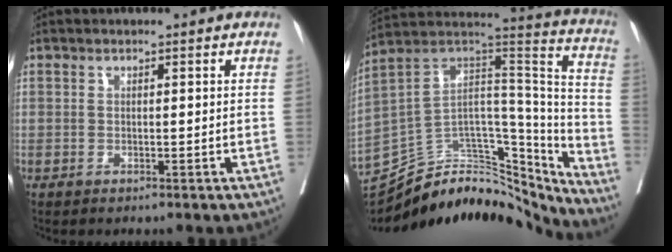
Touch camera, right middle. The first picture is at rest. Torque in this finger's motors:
{"motor_torque": [-0.17, -0.34, -0.03, -0.04]}